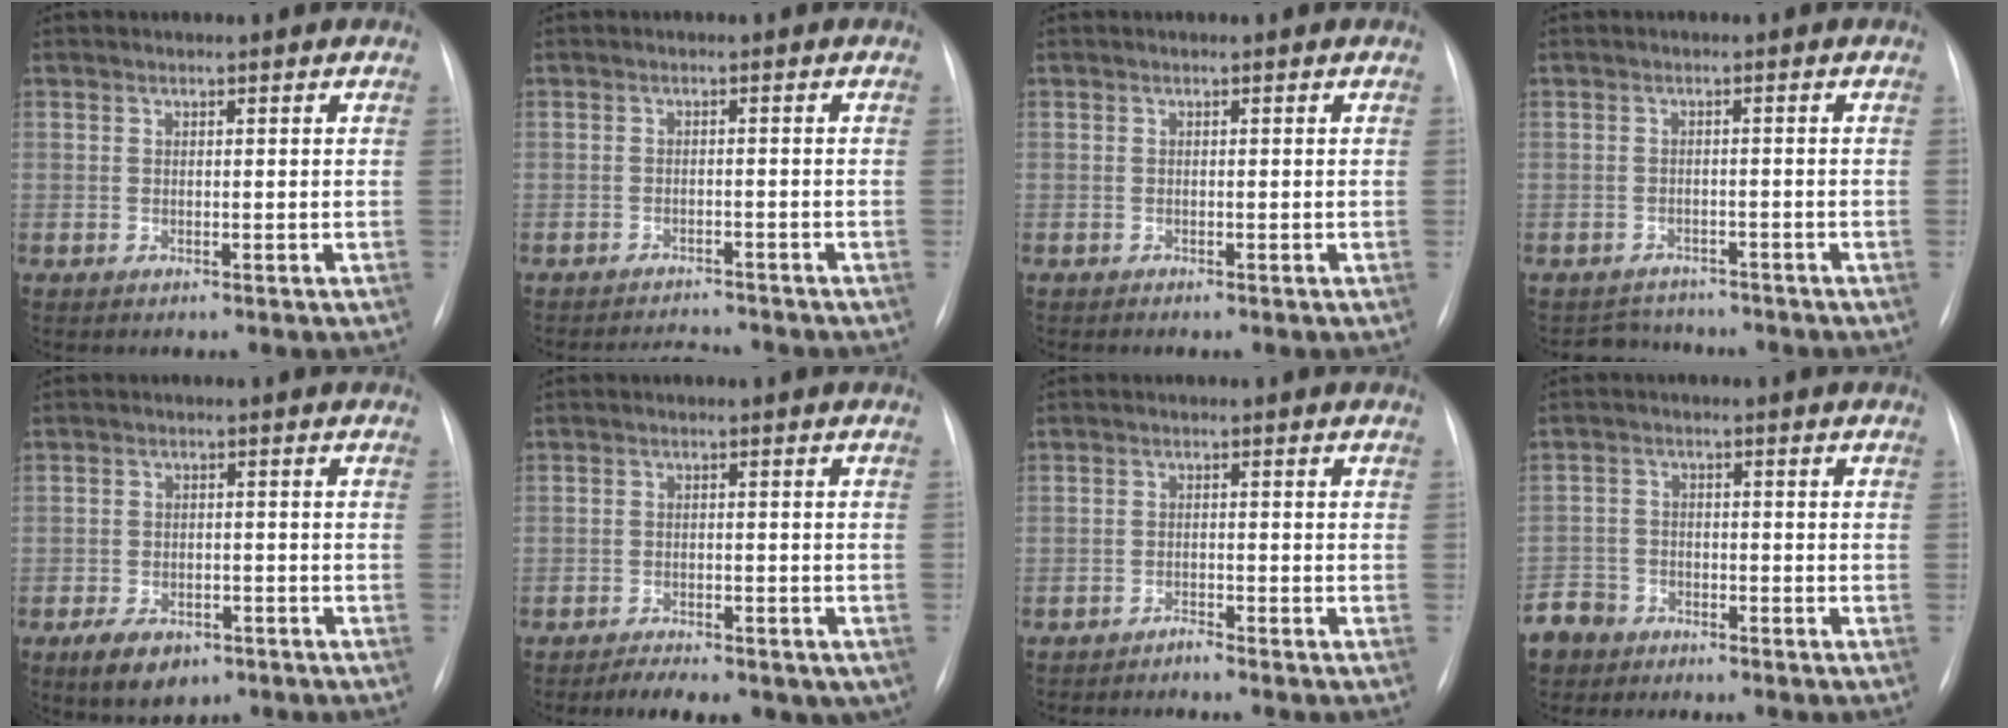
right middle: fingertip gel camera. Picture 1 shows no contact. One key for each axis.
{"total": 4.4, "fx": -4.3, "fy": 0.4, "fz": 0.4, "tx": -0.006, "ty": -0.005, "tz": -0.066}
{"total": 0.0}
{"total": 4.0, "fx": -3.7, "fy": 1.4, "fz": -0.4, "tx": 0.003, "ty": 0.007, "tz": -0.055}
{"total": 6.3, "fx": -4.0, "fy": 3.5, "fz": 3.5, "tx": -0.063, "ty": -0.003, "tz": -0.057}
{"total": 10.4, "fx": -7.0, "fy": 4.8, "fz": 6.0, "tx": -0.083, "ty": 0.004, "tz": -0.095}
{"total": 1.4, "fx": -1.4, "fy": -0.3, "fz": 0.0, "tx": 0.003, "ty": -0.003, "tz": -0.023}
{"total": 6.1, "fx": -4.7, "fy": 3.8, "fz": 0.2, "tx": -0.008, "ty": -0.002, "tz": -0.092}